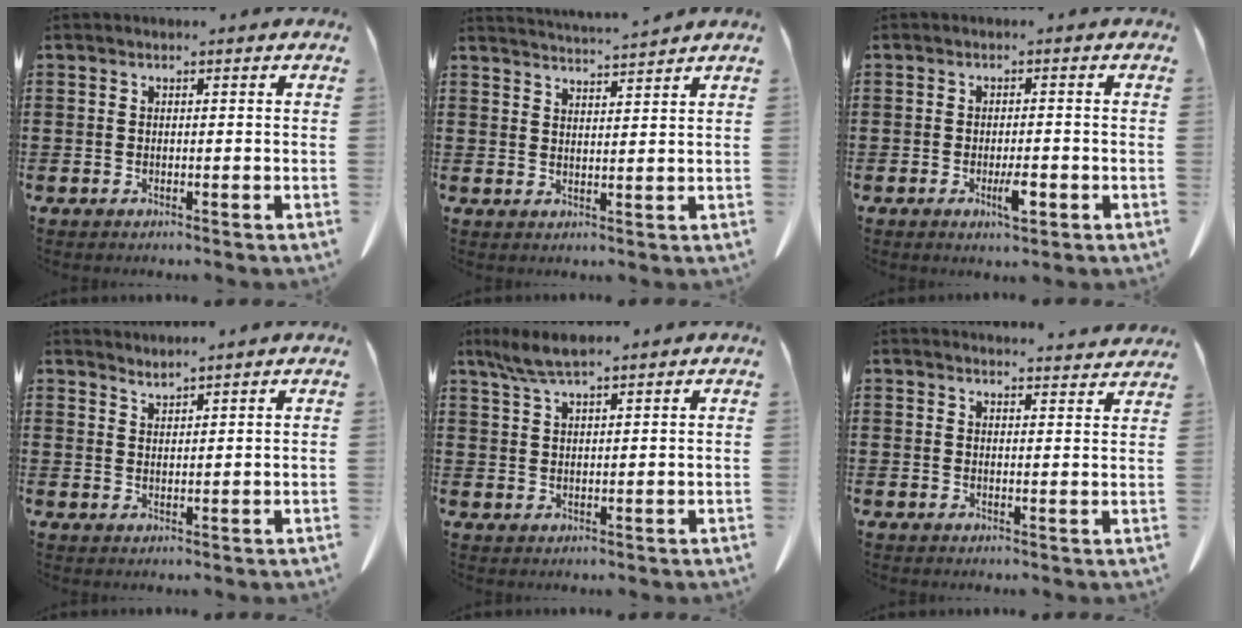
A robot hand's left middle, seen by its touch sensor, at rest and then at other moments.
{"total": 3.4, "force": [3.3, -0.5, 0.3], "torque": [-0.016, -0.018, 0.060]}
{"total": 3.6, "force": [-1.2, 1.2, 3.1], "torque": [-0.058, 0.002, -0.022]}
{"total": 2.1, "force": [2.0, -0.3, -0.2], "torque": [-0.002, -0.004, 0.040]}
{"total": 4.4, "force": [3.3, 0.6, 2.8], "torque": [-0.062, -0.002, 0.060]}
{"total": 3.2, "force": [3.2, -0.2, 0.3], "torque": [-0.006, -0.013, 0.059]}